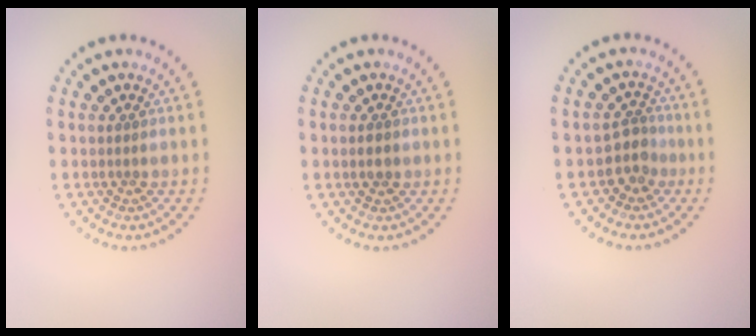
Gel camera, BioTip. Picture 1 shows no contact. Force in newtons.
{"total": 1.4, "press": 1.4, "slide": 0.0}
{"total": 2.2, "press": 1.7, "slide": 1.4}